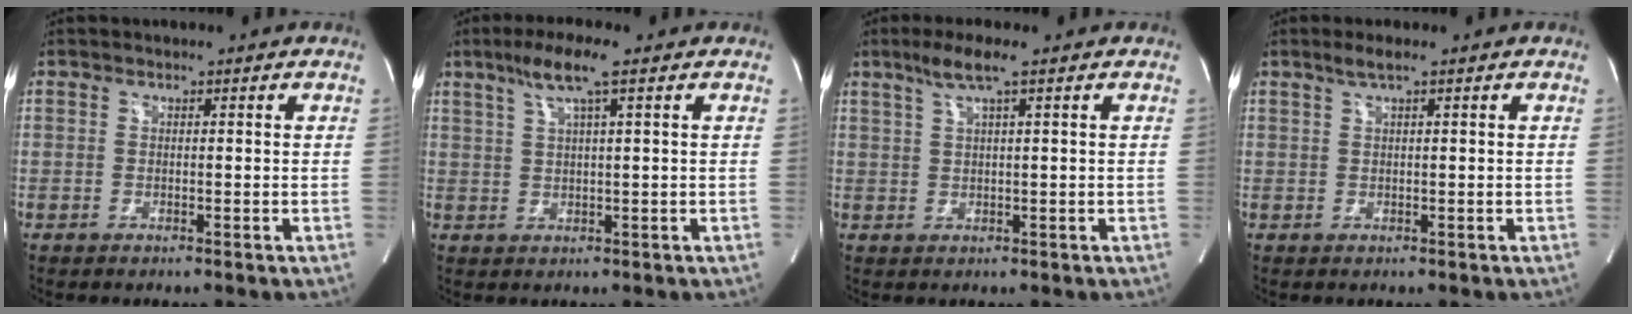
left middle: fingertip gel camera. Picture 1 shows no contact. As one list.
[{"total": 6.0, "force": [3.4, -0.3, 4.9], "torque": [-0.101, 0.012, 0.064]}, {"total": 4.3, "force": [2.6, -0.3, 3.4], "torque": [-0.077, 0.009, 0.053]}, {"total": 2.1, "force": [1.4, -0.1, 1.6], "torque": [-0.040, 0.009, 0.030]}]